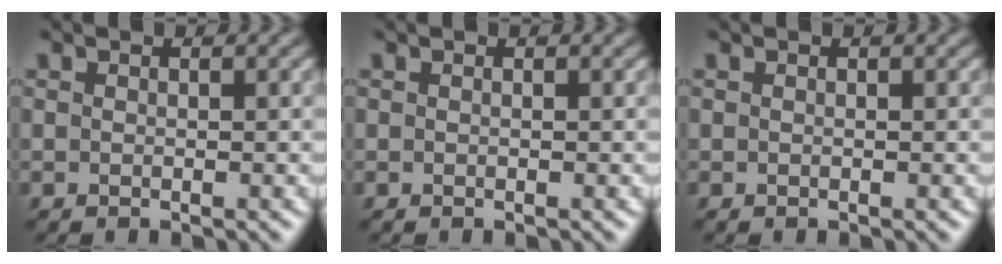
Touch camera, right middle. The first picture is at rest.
{"total": 0.0}
{"total": 0.0}